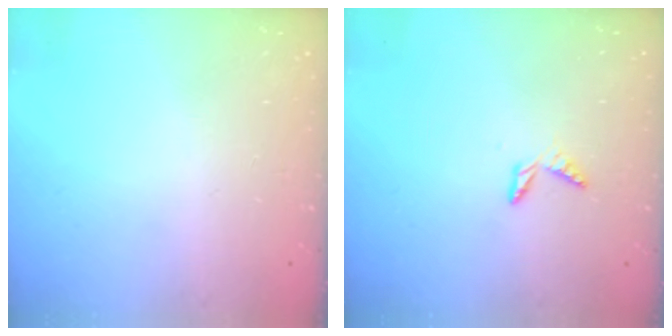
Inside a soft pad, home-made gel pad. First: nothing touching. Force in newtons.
{"total": 3.7, "press": 3.7, "slide": 0.2}